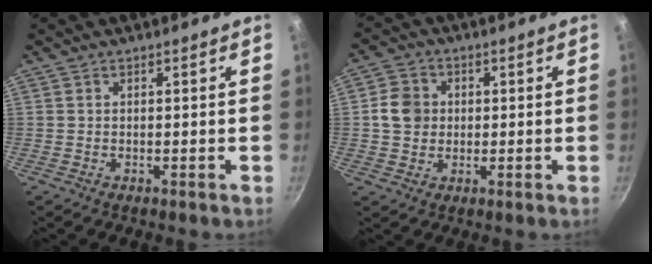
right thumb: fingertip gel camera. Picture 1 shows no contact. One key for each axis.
{"total": 6.1, "fx": 0.4, "fy": 5.4, "fz": 2.7, "tx": -0.027, "ty": 0.006, "tz": -0.002}